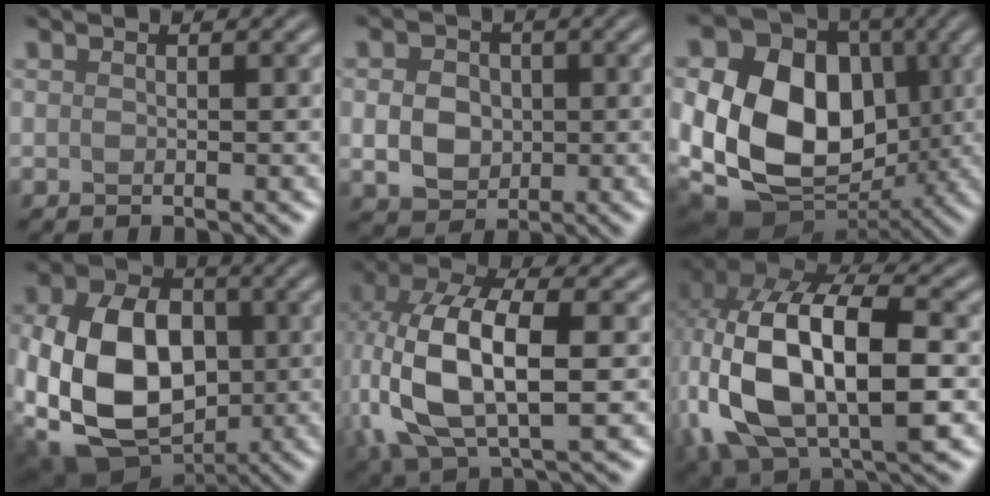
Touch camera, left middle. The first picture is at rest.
{"total": 4.2, "force": [-0.1, 3.4, 2.3], "torque": [-0.044, 0.000, -0.003]}
{"total": 16.7, "force": [-0.2, 12.8, 10.7], "torque": [-0.192, 0.009, -0.015]}
{"total": 15.0, "force": [-1.7, 11.4, 9.6], "torque": [-0.191, -0.018, -0.024]}
{"total": 10.7, "force": [0.1, 5.2, 9.4], "torque": [-0.195, 0.005, -0.002]}
{"total": 14.5, "force": [-1.4, 7.7, 12.2], "torque": [-0.243, -0.002, -0.027]}